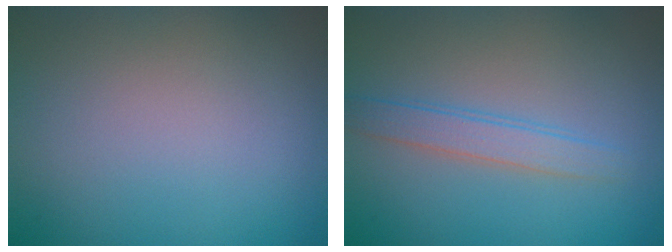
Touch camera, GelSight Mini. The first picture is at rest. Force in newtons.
{"total": 2.4, "press": 2.4, "slide": 0.1}